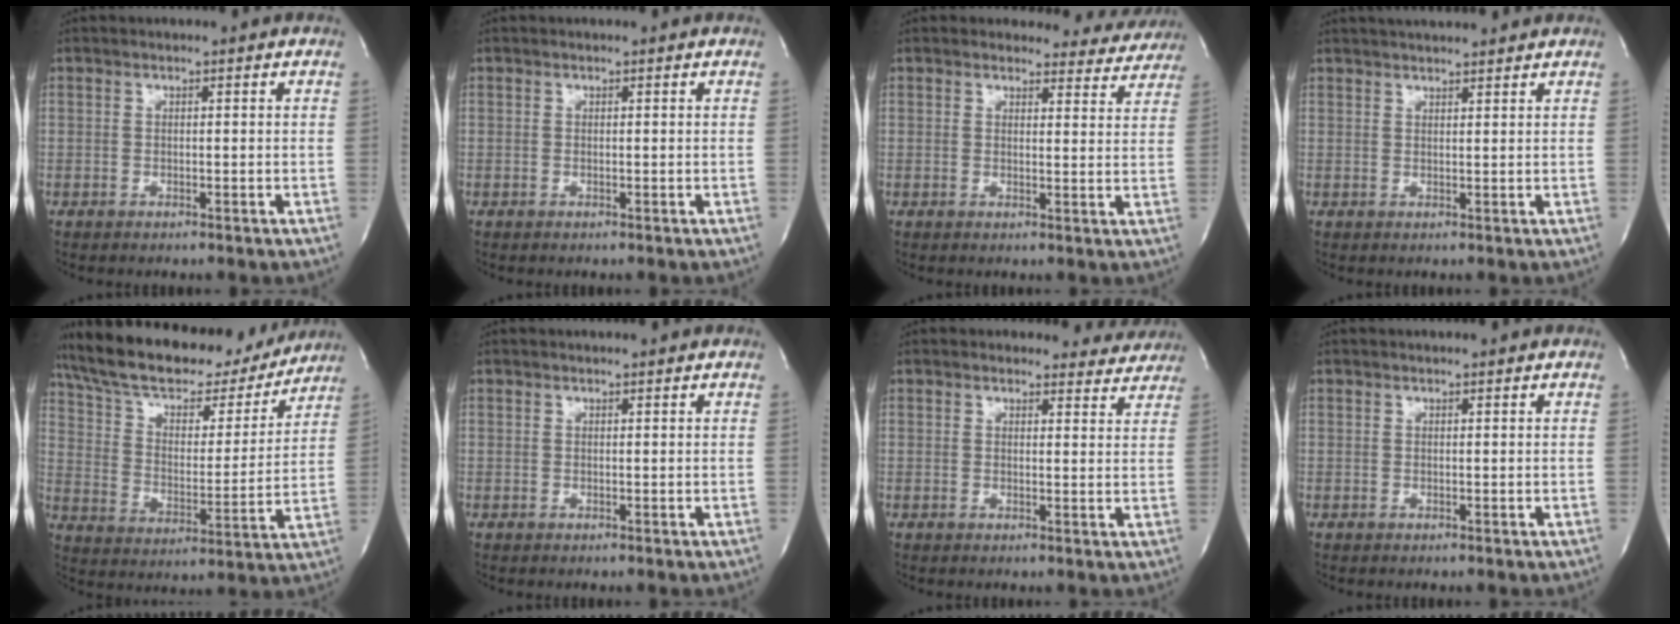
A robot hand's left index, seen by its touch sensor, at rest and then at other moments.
{"total": 0.0}
{"total": 8.1, "force": [7.7, 2.5, -0.5], "torque": [0.040, -0.017, 0.061]}
{"total": 7.3, "force": [6.7, 0.8, 2.8], "torque": [-0.045, 0.031, 0.095]}
{"total": 25.7, "force": [21.7, 7.7, 11.4], "torque": [-0.200, 0.016, 0.321]}
{"total": 1.6, "force": [1.5, 0.0, 0.5], "torque": [-0.008, 0.013, 0.022]}
{"total": 5.9, "force": [5.6, 1.9, -0.6], "torque": [0.032, -0.014, 0.039]}
{"total": 1.4, "force": [1.3, 0.0, 0.4], "torque": [-0.008, 0.013, 0.019]}